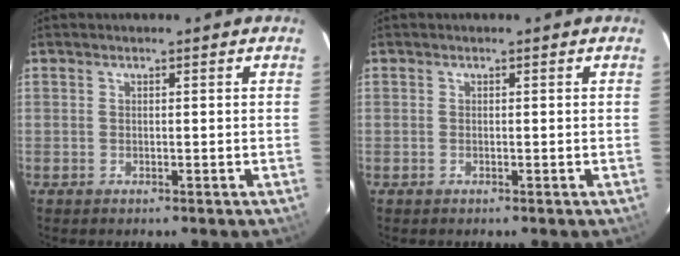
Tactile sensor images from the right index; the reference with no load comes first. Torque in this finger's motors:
{"motor_torque": [0.03, 0.03, 0.01, -0.01]}